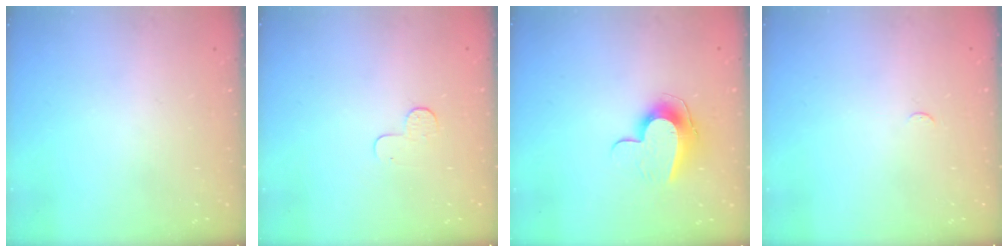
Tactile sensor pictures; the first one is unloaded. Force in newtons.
{"total": 4.9, "press": 4.8, "slide": 0.5}
{"total": 9.8, "press": 9.8, "slide": 0.5}
{"total": 2.9, "press": 2.8, "slide": 0.4}